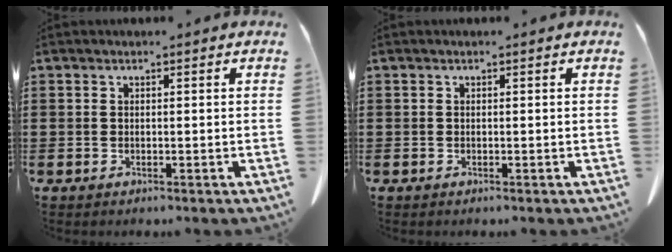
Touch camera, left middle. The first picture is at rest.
{"total": 0.0}